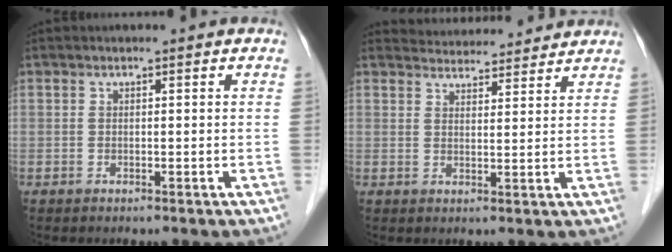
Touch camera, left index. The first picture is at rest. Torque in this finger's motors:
{"motor_torque": [0.07, -0.30, -0.03, -0.01]}